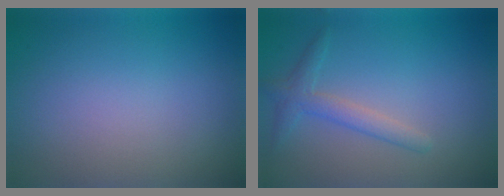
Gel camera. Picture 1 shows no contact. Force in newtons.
{"total": 2.1, "press": 2.1, "slide": 0.1}